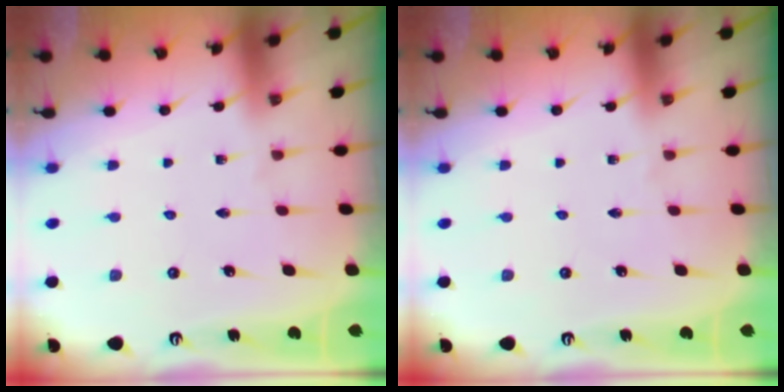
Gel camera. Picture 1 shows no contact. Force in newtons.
{"total": 0.0}